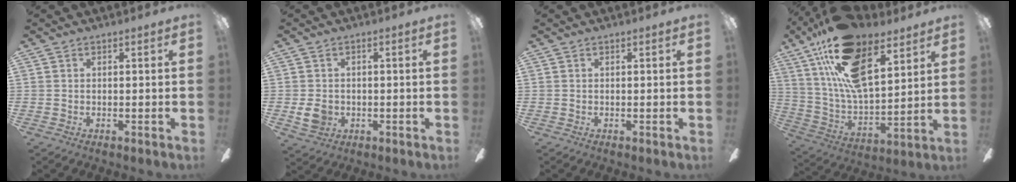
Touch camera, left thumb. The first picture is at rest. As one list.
[{"total": 4.5, "force": [-0.4, 3.8, 2.4], "torque": [-0.048, 0.001, -0.008]}, {"total": 0.0}, {"total": 22.3, "force": [13.2, 9.9, 15.0], "torque": [-0.295, -0.059, 0.229]}]